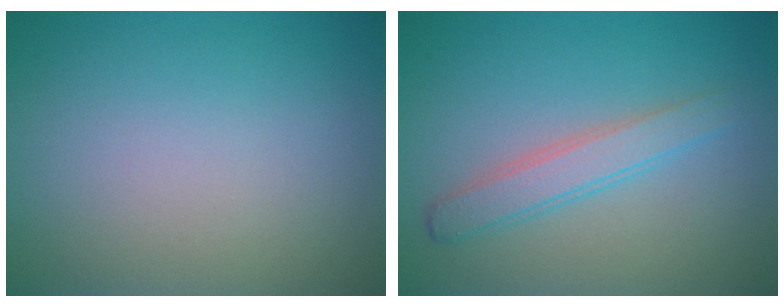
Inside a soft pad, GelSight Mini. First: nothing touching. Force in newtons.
{"total": 2.6, "press": 2.6, "slide": 0.2}